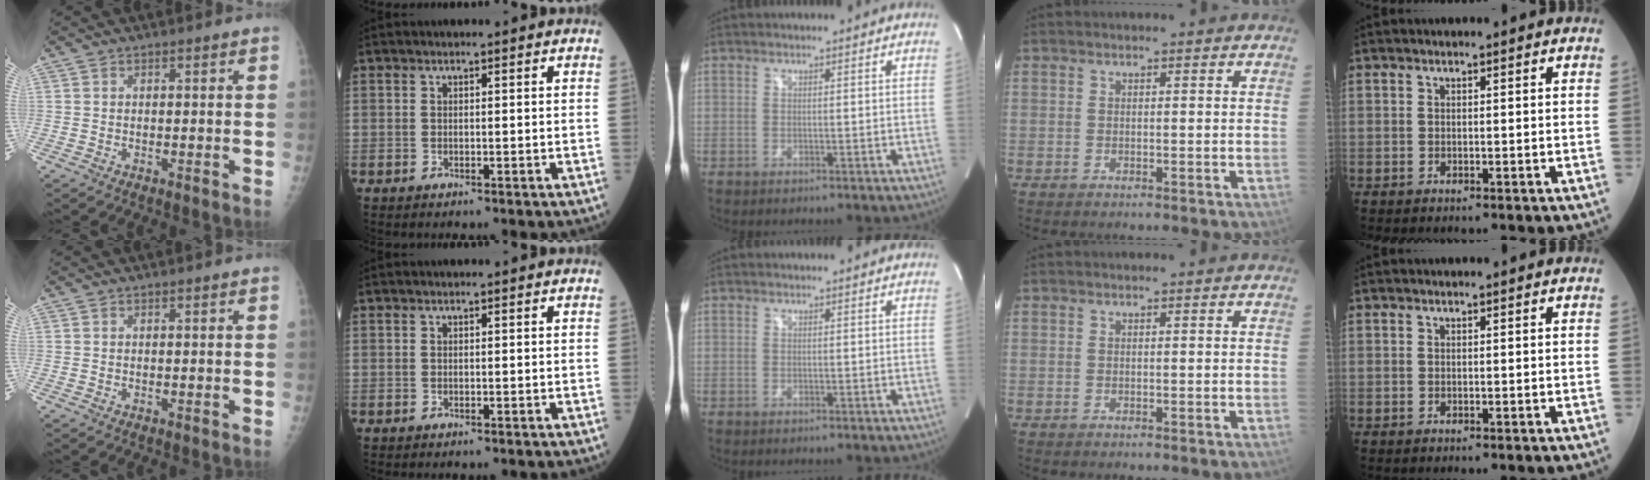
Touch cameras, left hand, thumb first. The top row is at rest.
{}